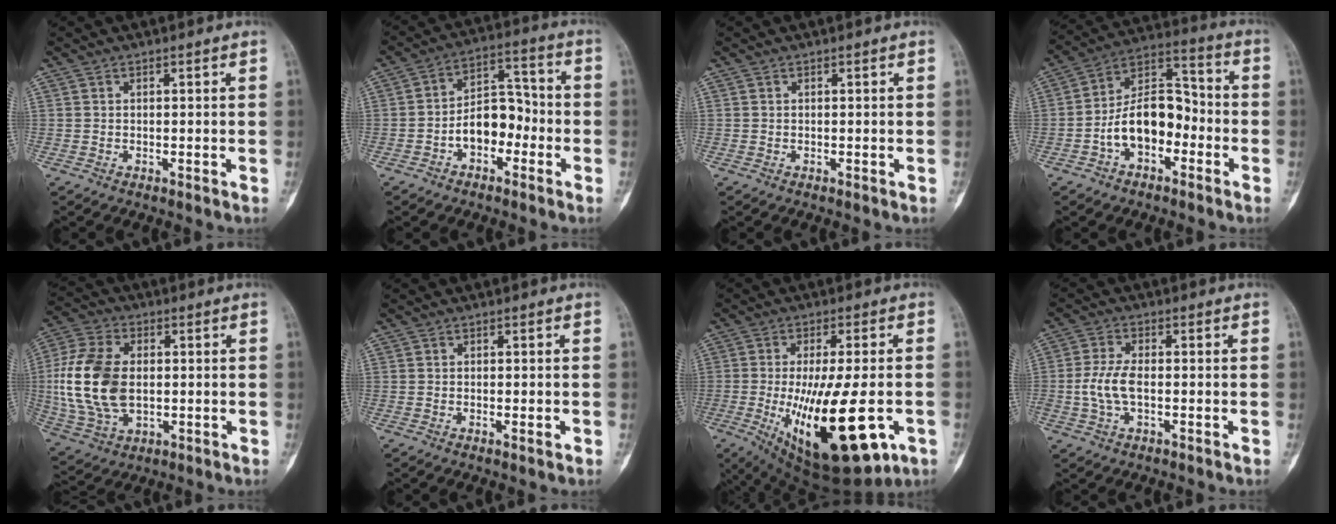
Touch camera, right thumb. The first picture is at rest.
{"total": 9.5, "force": [-3.1, 6.2, 6.4], "torque": [-0.077, 0.048, -0.062]}
{"total": 0.0}
{"total": 13.4, "force": [-4.1, 8.3, 9.8], "torque": [-0.146, 0.055, -0.080]}
{"total": 17.1, "force": [0.1, 10.8, 13.2], "torque": [-0.275, 0.003, 0.008]}
{"total": 1.5, "force": [-0.4, 0.4, 1.4], "torque": [-0.022, 0.001, -0.005]}
{"total": 22.1, "force": [-5.6, 7.7, 19.9], "torque": [-0.328, -0.021, -0.062]}
{"total": 6.1, "force": [-0.9, 3.0, 5.2], "torque": [-0.122, 0.012, -0.018]}